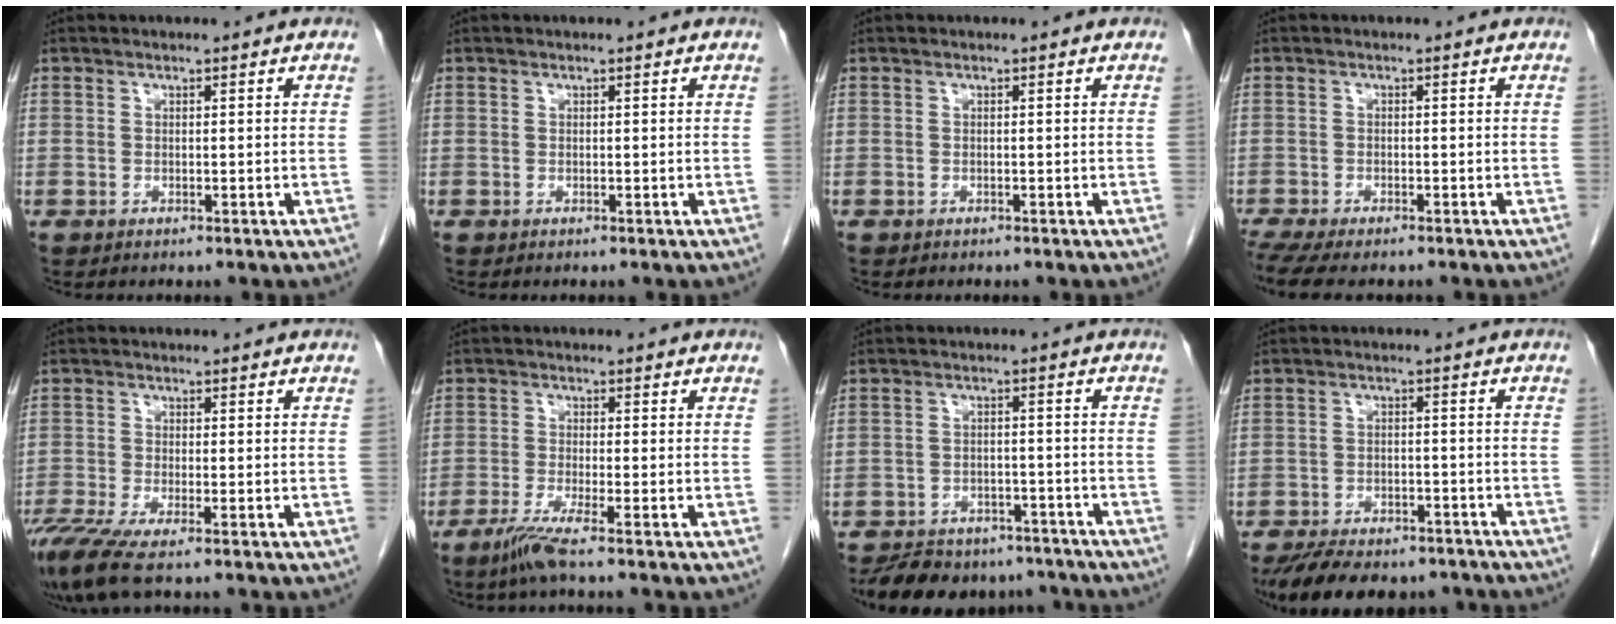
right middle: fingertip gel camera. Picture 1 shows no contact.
{"total": 0.0}
{"total": 0.0}
{"total": 7.8, "force": [-6.4, 1.9, 4.1], "torque": [-0.068, -0.009, -0.099]}
{"total": 5.6, "force": [-3.9, 0.2, 4.1], "torque": [-0.080, -0.017, -0.074]}
{"total": 3.9, "force": [-2.7, -0.7, 2.8], "torque": [-0.062, -0.013, -0.059]}
{"total": 13.0, "force": [-10.9, 5.7, 4.1], "torque": [-0.073, 0.001, -0.142]}
{"total": 13.7, "force": [-11.2, 5.1, 6.1], "torque": [-0.113, -0.003, -0.157]}